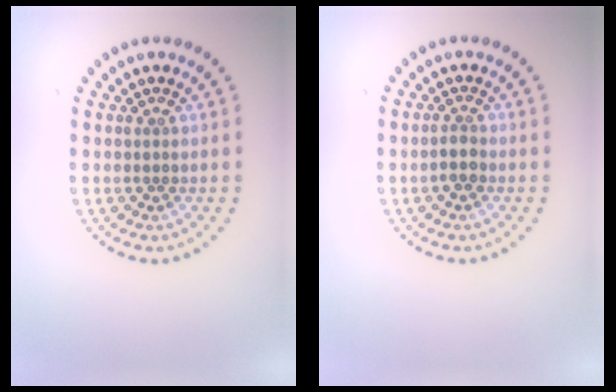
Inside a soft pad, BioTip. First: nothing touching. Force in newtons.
{"total": 1.5, "press": 1.4, "slide": 0.5}